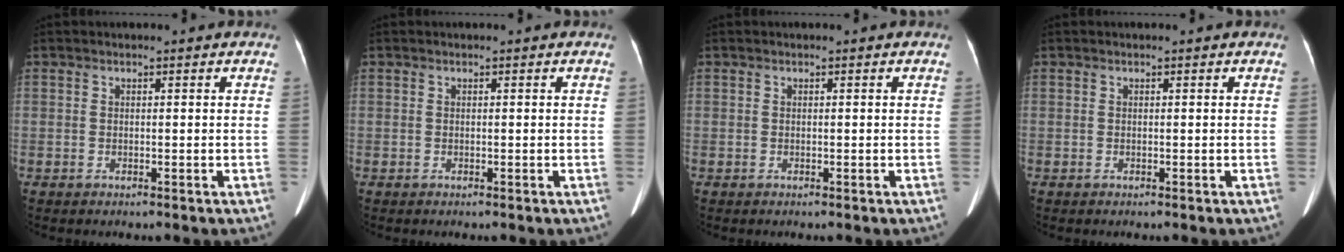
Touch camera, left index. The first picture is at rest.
{"total": 0.0}
{"total": 0.0}
{"total": 0.0}